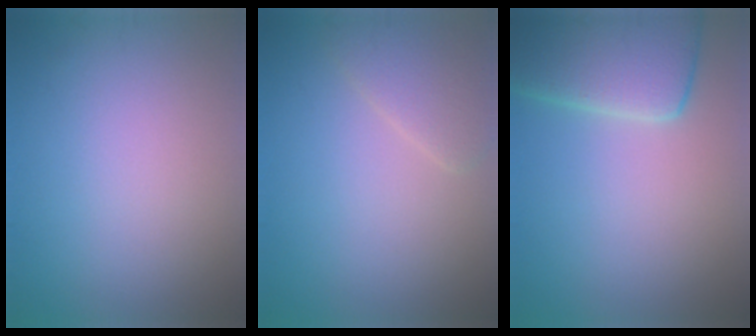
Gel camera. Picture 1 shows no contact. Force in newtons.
{"total": 2.5, "press": 2.5, "slide": 0.1}
{"total": 7.7, "press": 7.7, "slide": 0.6}